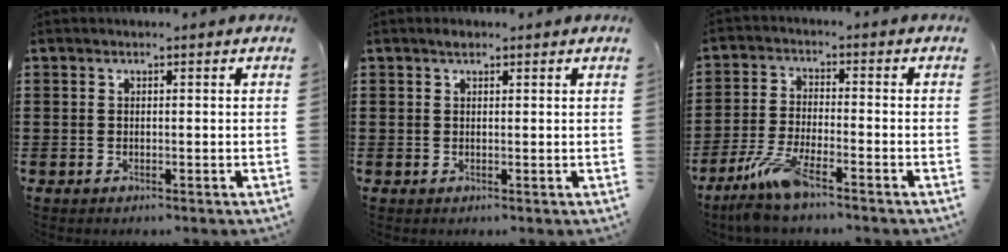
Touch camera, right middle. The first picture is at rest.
{"total": 1.0, "force": [0.7, 0.5, 0.4], "torque": [-0.002, 0.000, 0.010]}
{"total": 7.3, "force": [-5.3, 1.1, 4.9], "torque": [-0.116, -0.016, -0.102]}